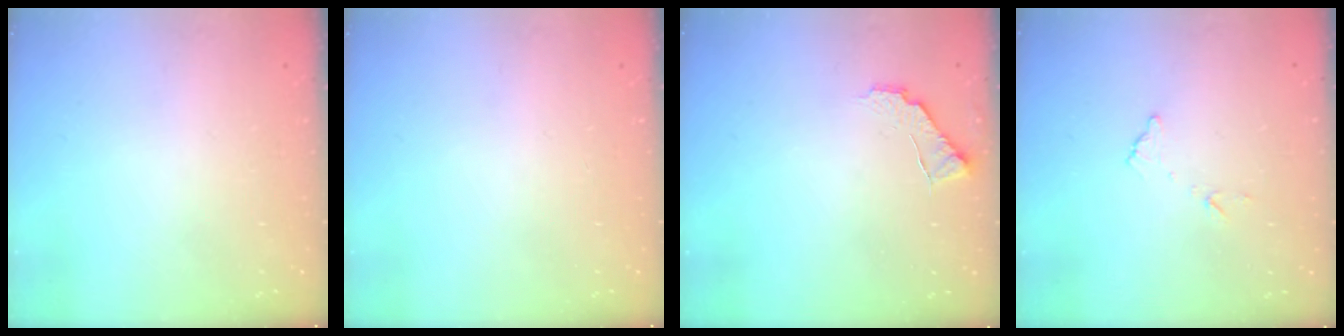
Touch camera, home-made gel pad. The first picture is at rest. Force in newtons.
{"total": 0.0}
{"total": 6.5, "press": 6.5, "slide": 0.3}
{"total": 6.9, "press": 6.9, "slide": 0.4}